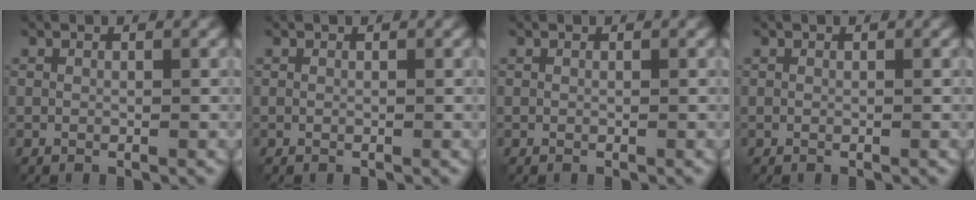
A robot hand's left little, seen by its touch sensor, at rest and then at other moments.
{"total": 0.0}
{"total": 0.0}
{"total": 0.0}